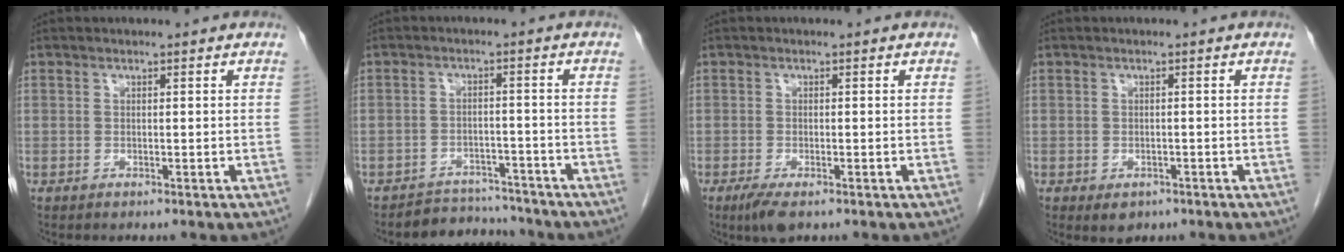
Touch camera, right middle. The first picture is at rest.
{"total": 5.5, "force": [-5.1, 1.7, -0.9], "torque": [0.019, 0.015, -0.078]}
{"total": 3.3, "force": [-2.0, 0.9, 2.5], "torque": [-0.049, -0.008, -0.034]}
{"total": 2.3, "force": [-1.3, 1.5, 1.2], "torque": [-0.012, 0.000, -0.008]}